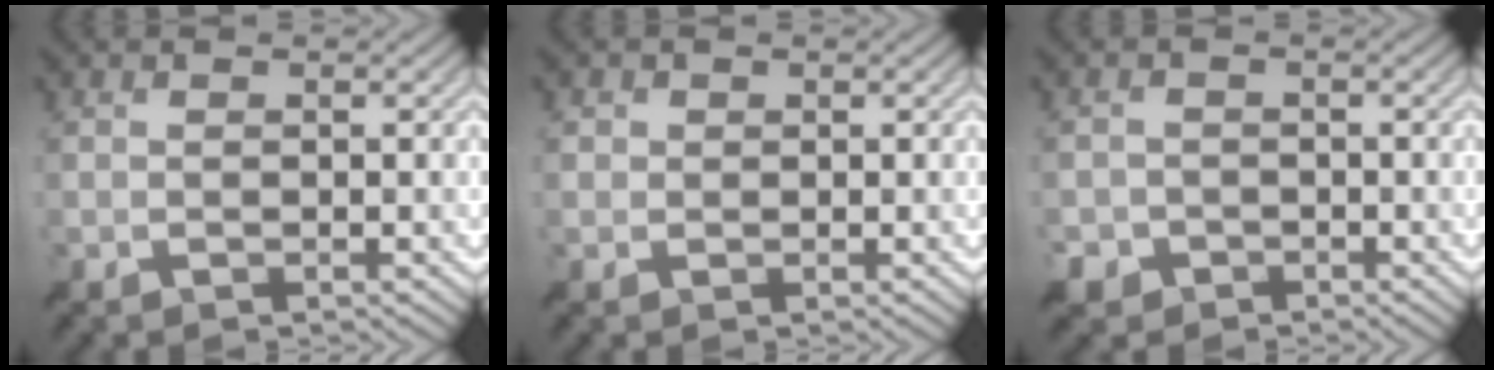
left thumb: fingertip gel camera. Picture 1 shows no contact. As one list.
[{"total": 1.2, "force": [0.3, 1.1, 0.2], "torque": [-0.002, -0.003, 0.002]}, {"total": 2.8, "force": [-1.7, 2.1, 0.5], "torque": [-0.012, -0.001, -0.038]}]